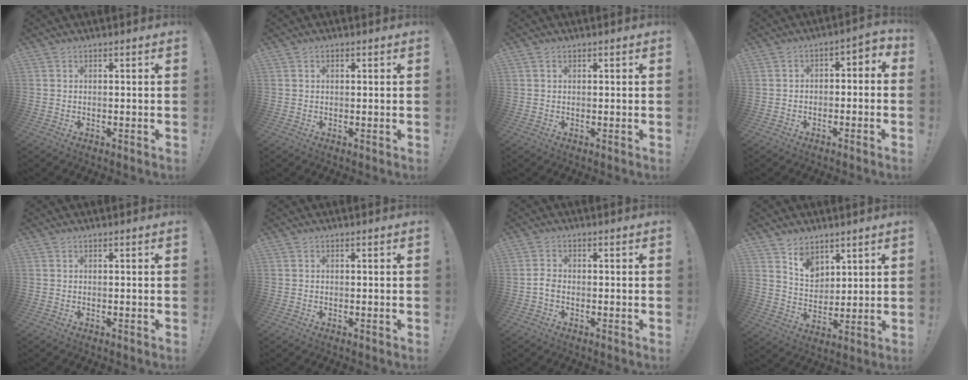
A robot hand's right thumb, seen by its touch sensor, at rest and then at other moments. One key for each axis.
{"total": 0.8, "fx": 0.3, "fy": 0.6, "fz": 0.4, "tx": -0.003, "ty": 0.001, "tz": 0.004}
{"total": 0.6, "fx": 0.5, "fy": 0.4, "fz": 0.2, "tx": 0.003, "ty": -0.002, "tz": 0.008}
{"total": 3.8, "fx": -2.7, "fy": 2.1, "fz": 1.7, "tx": -0.013, "ty": 0.015, "tz": -0.049}
{"total": 0.0}
{"total": 0.0}
{"total": 2.7, "fx": -0.9, "fy": 1.8, "fz": 1.8, "tx": -0.035, "ty": 0.012, "tz": -0.013}
{"total": 8.4, "fx": 6.1, "fy": 5.4, "fz": 2.1, "tx": -0.031, "ty": -0.047, "tz": 0.118}